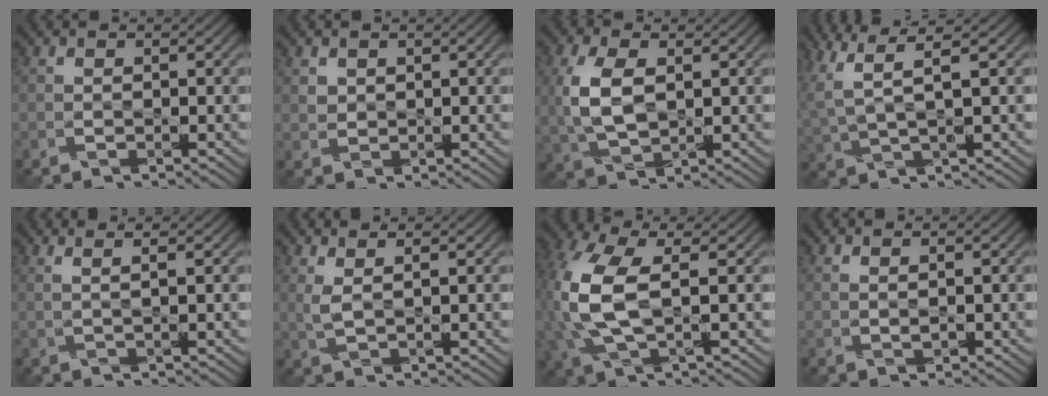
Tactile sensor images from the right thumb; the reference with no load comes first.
{"total": 1.4, "force": [1.1, 0.8, 0.1], "torque": [-0.011, 0.000, 0.022]}
{"total": 7.1, "force": [0.8, 4.0, 5.8], "torque": [-0.149, 0.006, 0.016]}
{"total": 5.7, "force": [3.2, 1.1, 4.6], "torque": [-0.119, 0.016, 0.065]}
{"total": 2.4, "force": [1.5, 0.3, 1.8], "torque": [-0.026, 0.011, 0.002]}
{"total": 2.2, "force": [1.5, 0.2, 1.6], "torque": [-0.048, 0.006, 0.035]}
{"total": 10.0, "force": [1.0, 4.9, 8.7], "torque": [-0.235, 0.005, 0.018]}
{"total": 0.7, "force": [0.4, -0.1, 0.5], "torque": [-0.015, 0.004, 0.011]}